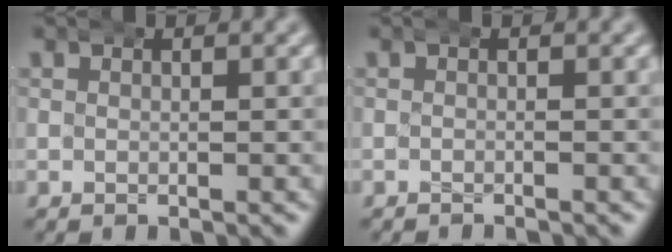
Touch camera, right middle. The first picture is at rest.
{"total": 0.9, "force": [-0.9, 0.1, 0.0], "torque": [-0.008, -0.002, -0.016]}